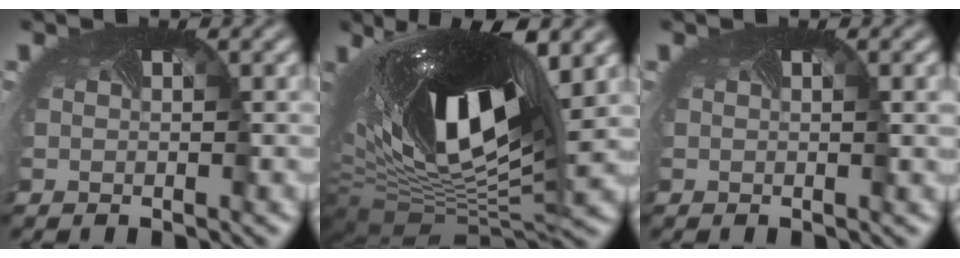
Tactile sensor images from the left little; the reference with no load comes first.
{"total": 15.7, "force": [3.3, 7.6, 13.3], "torque": [-0.259, -0.006, 0.051]}
{"total": 0.9, "force": [0.2, -0.2, 0.8], "torque": [-0.012, 0.003, 0.001]}